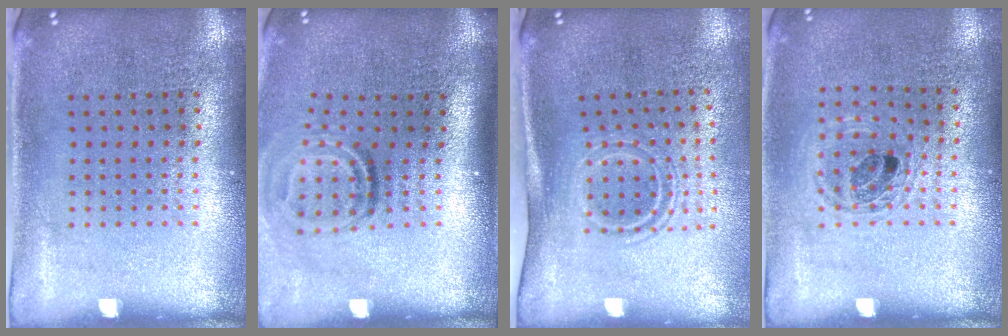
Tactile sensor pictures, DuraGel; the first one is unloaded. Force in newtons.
{"total": 1.9, "press": 1.1, "slide": 1.5}
{"total": 1.7, "press": 1.1, "slide": 1.4}
{"total": 1.0, "press": 0.9, "slide": 0.2}